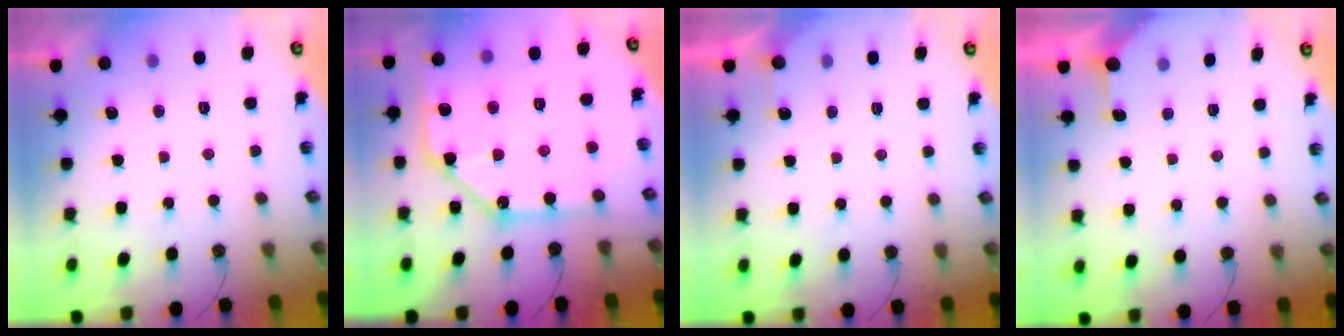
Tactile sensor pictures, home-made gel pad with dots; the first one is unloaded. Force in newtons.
{"total": 17.3, "press": 17.1, "slide": 2.1}
{"total": 3.0, "press": 3.0, "slide": 0.3}
{"total": 2.4, "press": 2.4, "slide": 0.3}